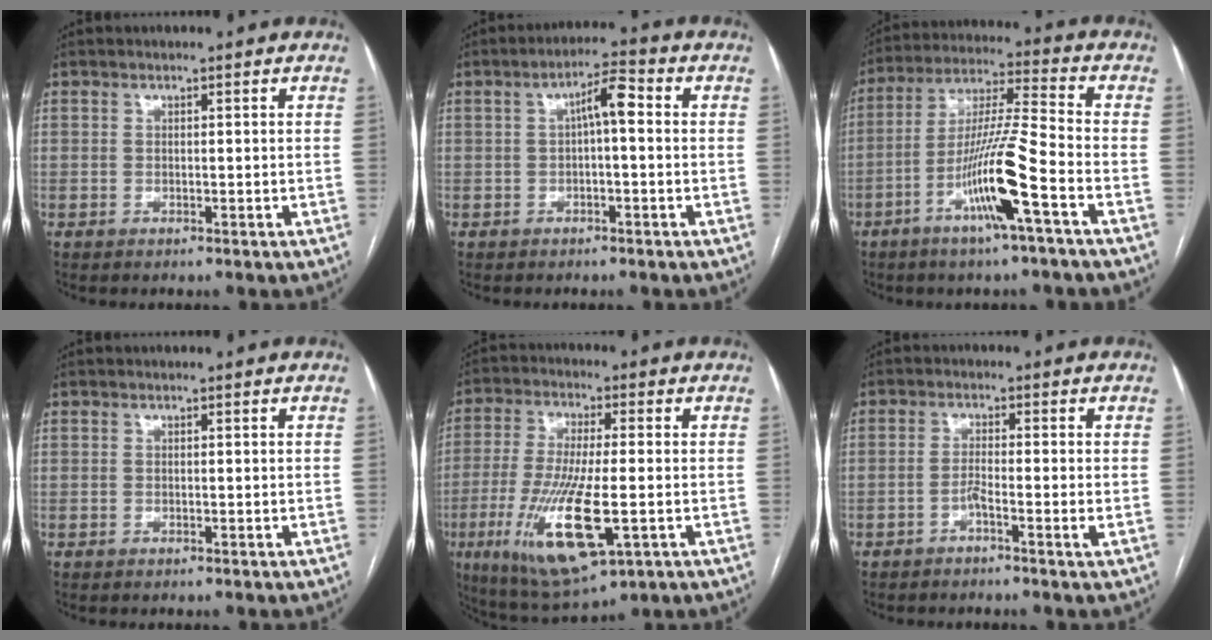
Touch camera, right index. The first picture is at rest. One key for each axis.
{"total": 4.9, "fx": 0.5, "fy": 1.1, "fz": 4.7, "tx": -0.079, "ty": 0.021, "tz": 0.006}
{"total": 12.7, "fx": -5.4, "fy": -0.5, "fz": 11.5, "tx": -0.222, "ty": -0.001, "tz": -0.104}
{"total": 0.0}
{"total": 15.7, "fx": -4.6, "fy": 3.1, "fz": 14.7, "tx": -0.295, "ty": -0.032, "tz": -0.072}
{"total": 2.5, "fx": -1.2, "fy": -0.3, "fz": 2.2, "tx": -0.041, "ty": -0.001, "tz": -0.026}